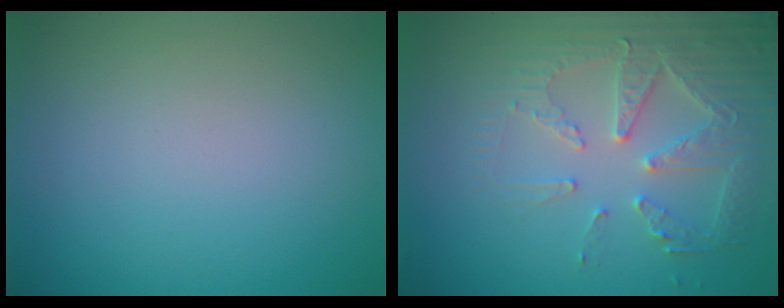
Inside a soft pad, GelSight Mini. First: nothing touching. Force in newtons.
{"total": 4.2, "press": 4.1, "slide": 1.0}